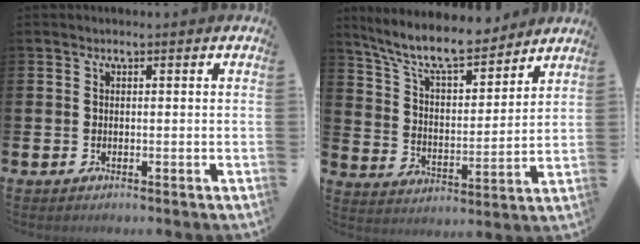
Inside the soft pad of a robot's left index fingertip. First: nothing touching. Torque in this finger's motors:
{"motor_torque": [1.11, -1.03, 0.81, 0.21]}